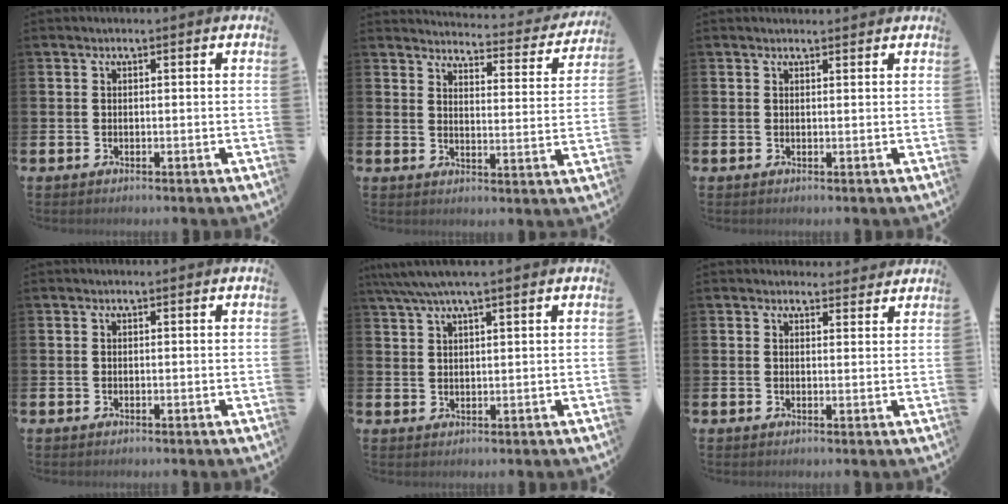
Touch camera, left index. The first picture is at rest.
{"total": 3.5, "force": [3.4, 0.6, 0.7], "torque": [-0.021, -0.034, 0.051]}
{"total": 0.9, "force": [0.9, 0.2, 0.1], "torque": [0.005, -0.002, 0.015]}
{"total": 0.0}
{"total": 3.9, "force": [3.2, 0.2, 2.3], "torque": [-0.057, -0.001, 0.060]}
{"total": 2.3, "force": [2.2, 0.6, -0.1], "torque": [0.012, -0.012, 0.037]}